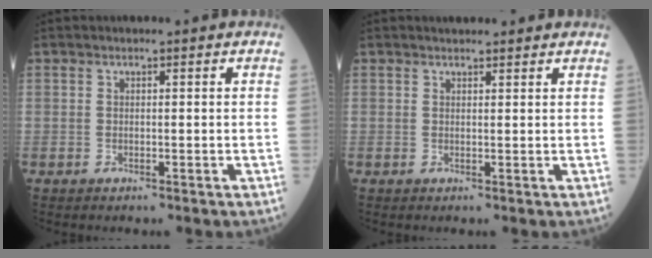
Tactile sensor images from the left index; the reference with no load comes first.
{"total": 3.2, "force": [2.9, 0.8, 1.1], "torque": [-0.014, 0.022, 0.038]}